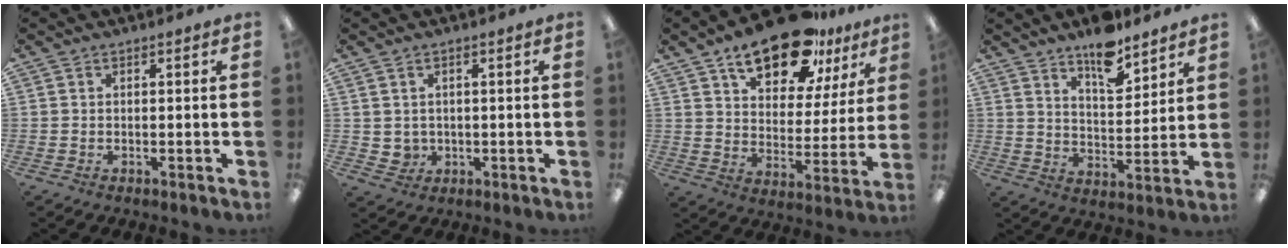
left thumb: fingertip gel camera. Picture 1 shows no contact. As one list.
[{"total": 2.6, "force": [1.0, 2.4, 0.5], "torque": [-0.015, -0.001, 0.018]}, {"total": 18.8, "force": [13.3, 7.9, 10.7], "torque": [-0.167, -0.070, 0.225]}, {"total": 10.8, "force": [8.7, 4.0, 4.9], "torque": [-0.065, -0.057, 0.153]}]